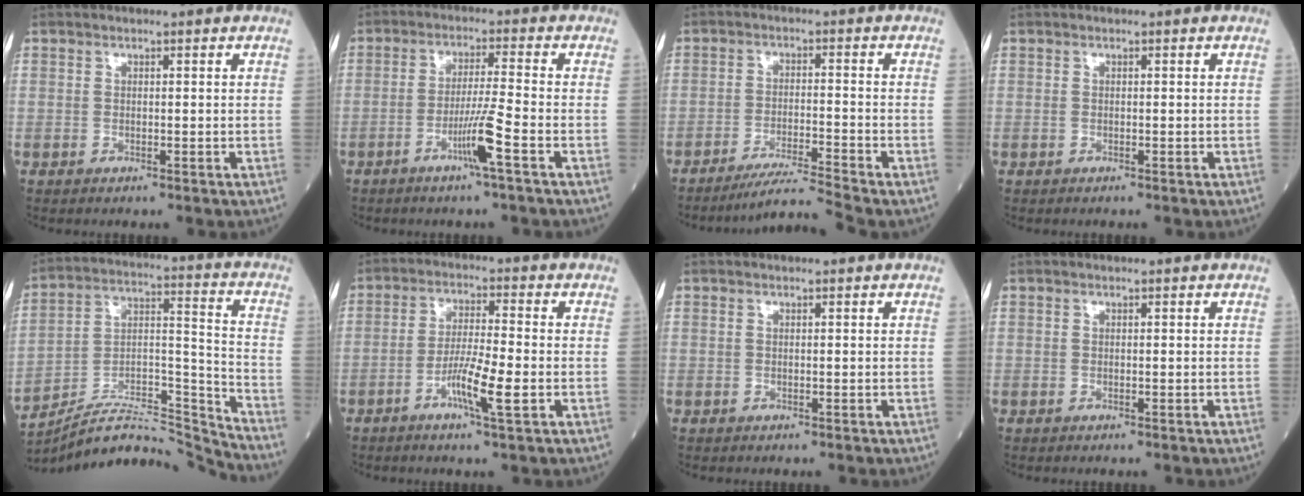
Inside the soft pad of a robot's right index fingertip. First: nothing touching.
{"total": 5.8, "force": [-2.8, -1.1, 4.9], "torque": [-0.096, -0.008, -0.055]}
{"total": 6.1, "force": [-5.4, -2.2, 1.8], "torque": [-0.033, -0.021, -0.098]}
{"total": 0.0}
{"total": 16.1, "force": [-15.8, -0.6, 3.2], "torque": [-0.049, 0.047, -0.275]}
{"total": 6.9, "force": [-2.7, 0.1, 6.4], "torque": [-0.123, -0.005, -0.051]}
{"total": 0.0}
{"total": 0.0}